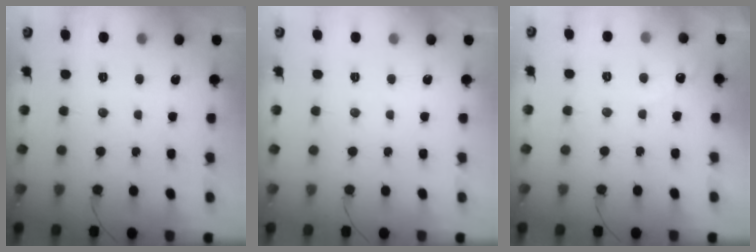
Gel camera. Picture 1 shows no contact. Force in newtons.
{"total": 0.0}
{"total": 2.9, "press": 2.9, "slide": 0.2}